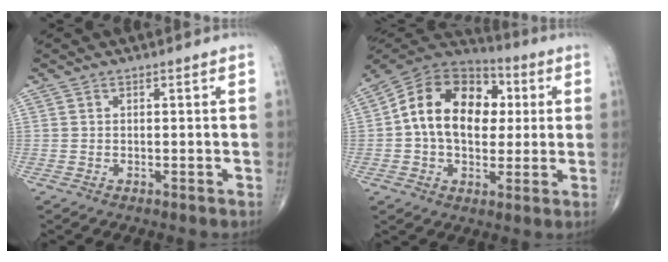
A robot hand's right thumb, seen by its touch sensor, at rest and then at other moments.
{"total": 18.3, "force": [2.0, 12.7, 13.1], "torque": [-0.189, 0.026, 0.026]}